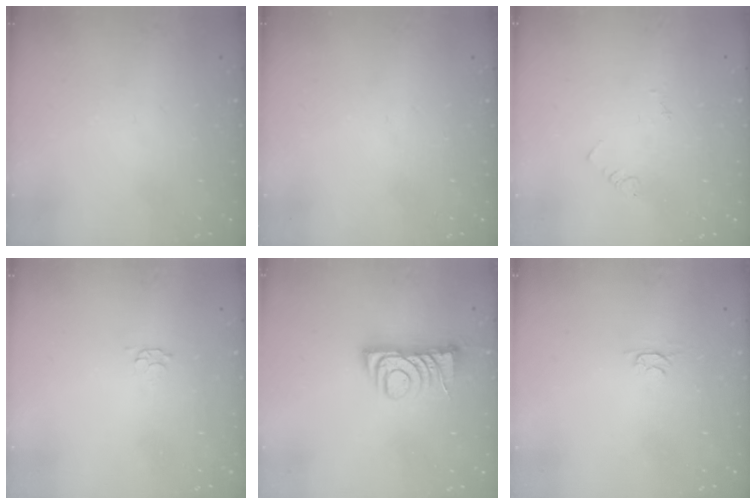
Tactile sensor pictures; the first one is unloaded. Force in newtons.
{"total": 0.0}
{"total": 2.5, "press": 2.5, "slide": 0.4}
{"total": 2.8, "press": 2.7, "slide": 0.5}
{"total": 7.0, "press": 7.0, "slide": 0.7}
{"total": 2.4, "press": 2.3, "slide": 0.5}